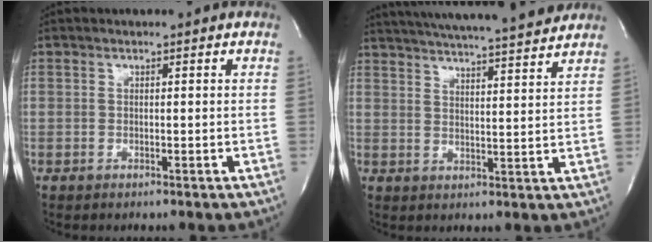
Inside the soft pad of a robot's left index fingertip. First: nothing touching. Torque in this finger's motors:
{"motor_torque": [0.07, -0.19, 0.51, 0.09]}